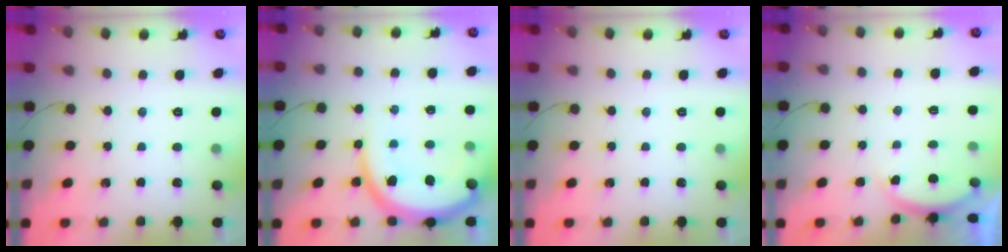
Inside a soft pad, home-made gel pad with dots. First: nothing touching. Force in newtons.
{"total": 14.6, "press": 14.5, "slide": 1.6}
{"total": 0.0}
{"total": 2.6, "press": 2.5, "slide": 0.7}